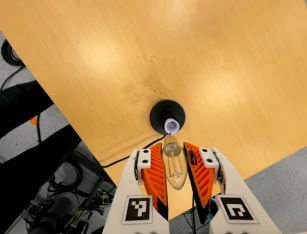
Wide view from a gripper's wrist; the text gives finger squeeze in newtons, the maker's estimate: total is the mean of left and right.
{"total": 19.3, "left": 20.3, "right": 18.4}